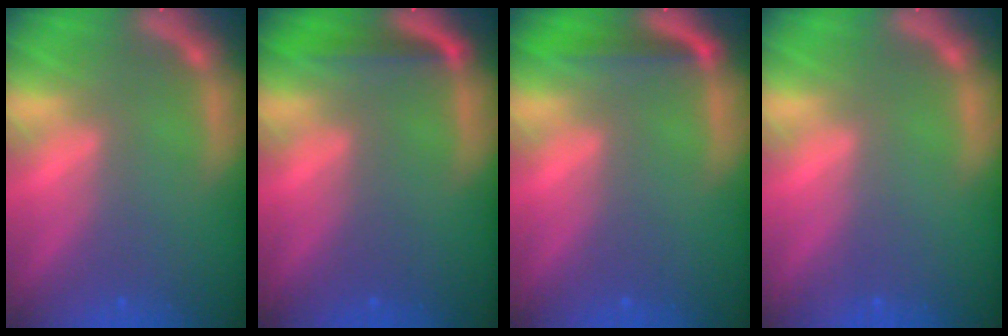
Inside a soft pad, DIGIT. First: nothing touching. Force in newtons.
{"total": 2.5}
{"total": 2.5}
{"total": 0.0}